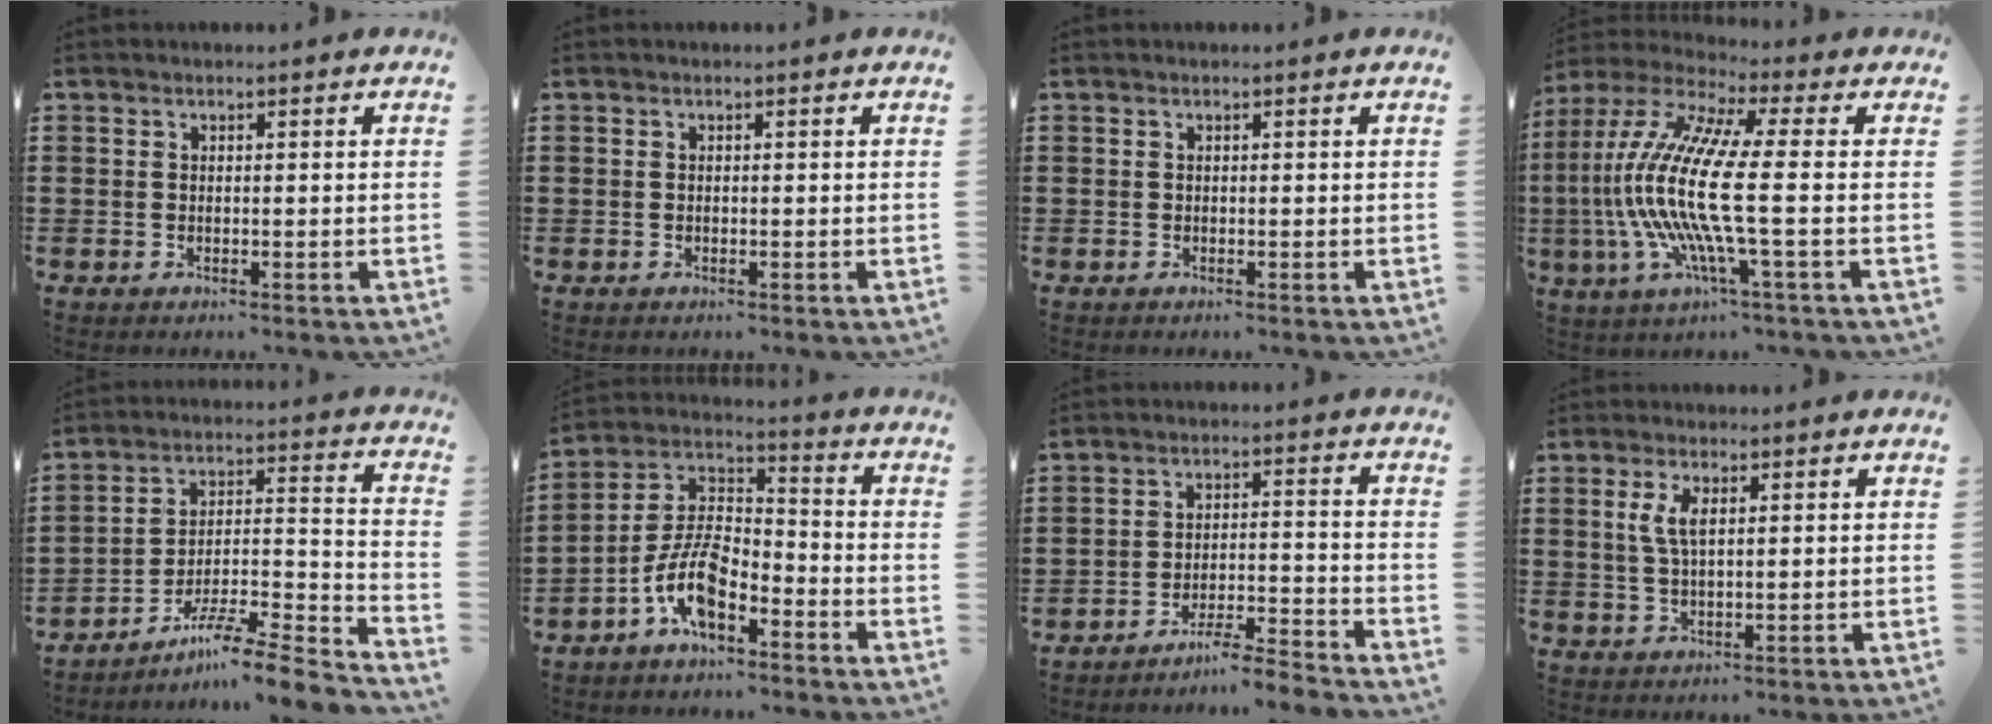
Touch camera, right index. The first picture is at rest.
{"total": 0.0}
{"total": 0.0}
{"total": 14.8, "force": [-2.2, 2.0, 14.5], "torque": [-0.338, -0.022, -0.062]}
{"total": 7.6, "force": [-6.2, 0.2, 4.4], "torque": [-0.068, -0.006, -0.124]}
{"total": 9.1, "force": [-5.3, 3.7, 6.4], "torque": [-0.156, -0.009, -0.106]}
{"total": 5.2, "force": [-5.0, -0.3, 1.5], "torque": [-0.027, -0.005, -0.099]}
{"total": 3.9, "force": [1.2, 1.5, 3.4], "torque": [-0.072, 0.007, 0.019]}